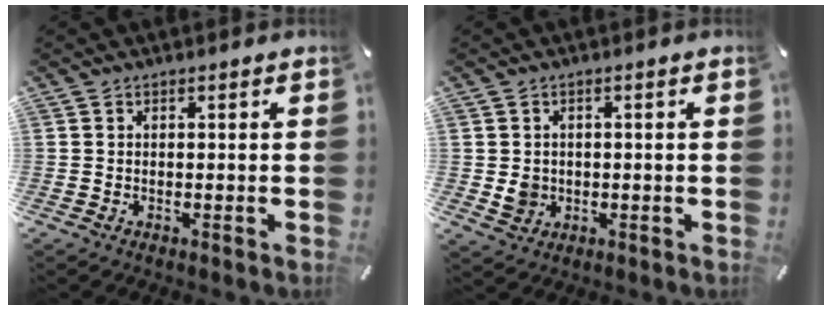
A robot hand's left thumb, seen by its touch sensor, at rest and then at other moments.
{"total": 3.8, "force": [-0.3, 3.5, 1.3], "torque": [-0.008, 0.000, -0.007]}